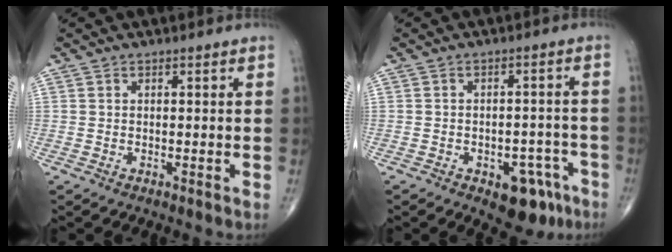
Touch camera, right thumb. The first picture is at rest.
{"total": 8.9, "force": [-5.0, 4.8, 5.5], "torque": [-0.039, 0.038, -0.058]}